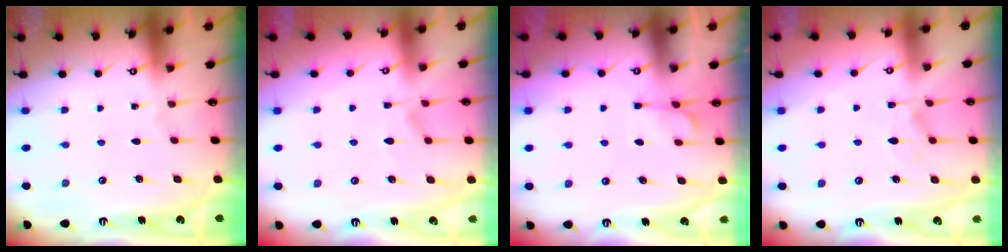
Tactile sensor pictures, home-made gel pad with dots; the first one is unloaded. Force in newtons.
{"total": 1.4, "press": 0.7, "slide": 1.2}
{"total": 1.1, "press": 0.1, "slide": 1.1}
{"total": 0.7, "press": 0.3, "slide": 0.7}